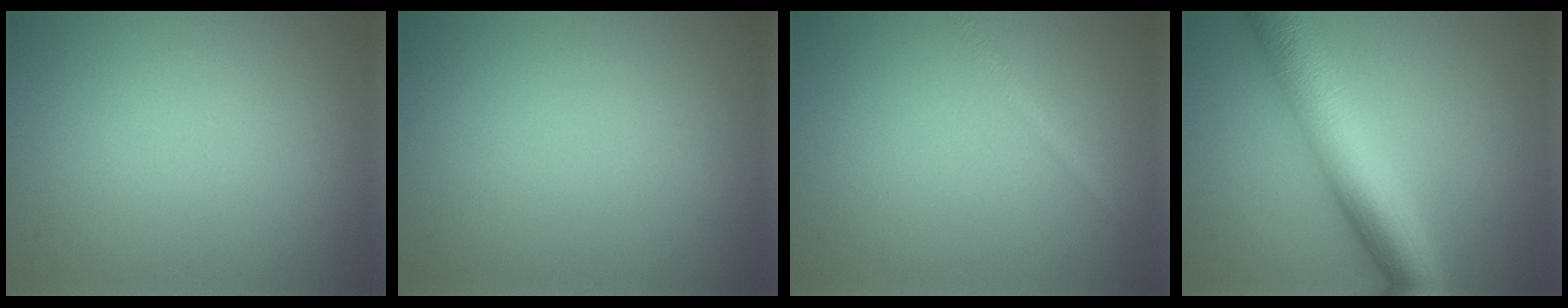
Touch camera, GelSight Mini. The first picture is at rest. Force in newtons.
{"total": 0.0}
{"total": 1.2, "press": 1.2, "slide": 0.0}
{"total": 8.1, "press": 8.1, "slide": 0.1}